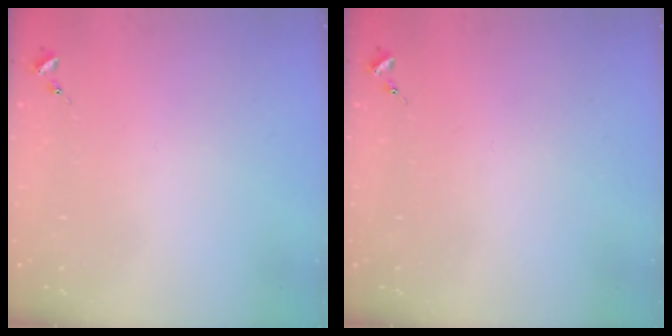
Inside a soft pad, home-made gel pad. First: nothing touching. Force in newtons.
{"total": 0.0}